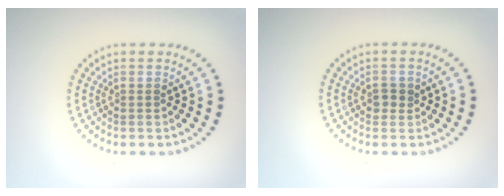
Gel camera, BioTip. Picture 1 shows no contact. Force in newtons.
{"total": 1.3, "press": 1.2, "slide": 0.4}